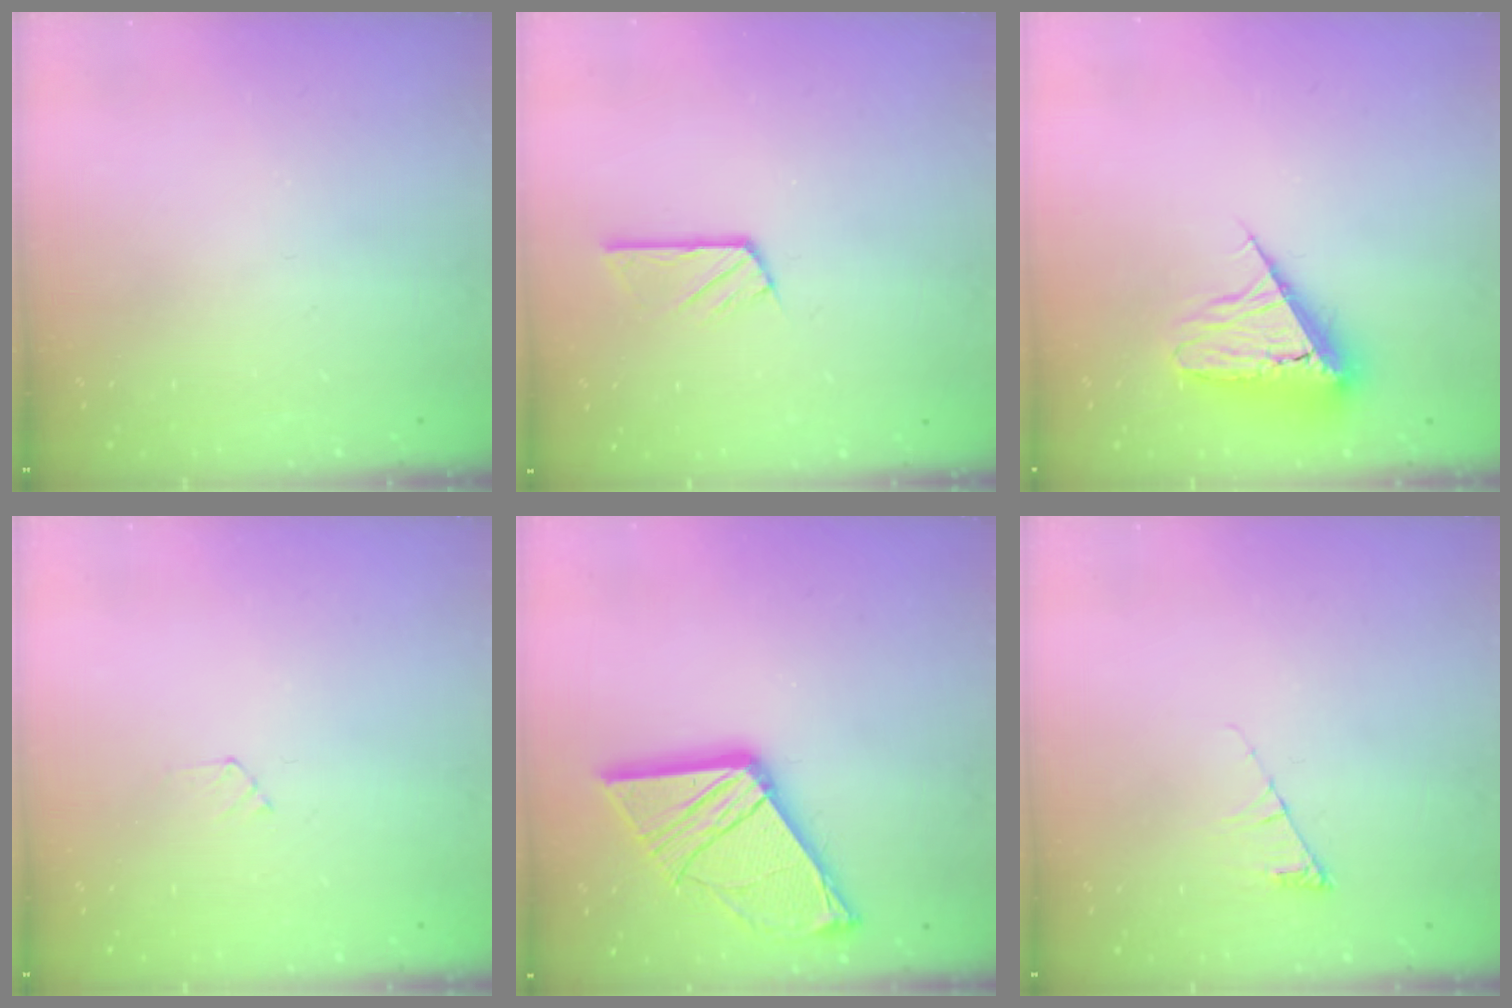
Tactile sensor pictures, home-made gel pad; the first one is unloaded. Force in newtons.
{"total": 3.5, "press": 3.5, "slide": 0.2}
{"total": 7.9, "press": 7.9, "slide": 1.0}
{"total": 2.4, "press": 2.4, "slide": 0.3}
{"total": 18.5, "press": 18.4, "slide": 1.7}
{"total": 5.3, "press": 5.3, "slide": 0.5}